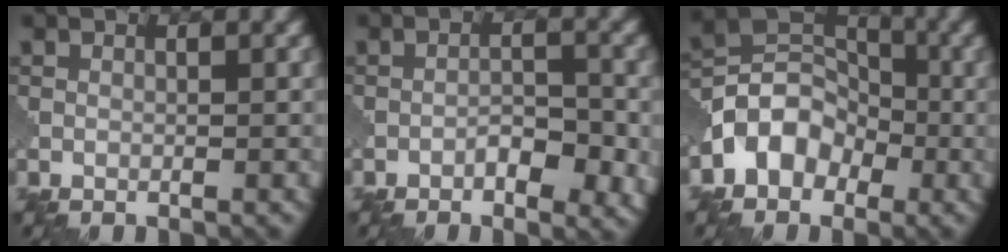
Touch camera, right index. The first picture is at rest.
{"total": 3.5, "force": [-1.5, 1.5, 2.8], "torque": [-0.041, 0.003, -0.024]}
{"total": 5.2, "force": [-2.3, 4.0, 2.4], "torque": [-0.030, 0.009, -0.055]}